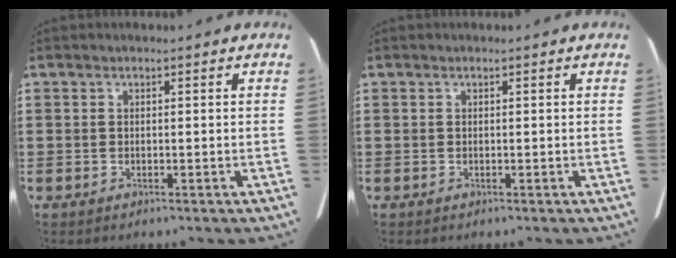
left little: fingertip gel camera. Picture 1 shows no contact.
{"total": 0.0}